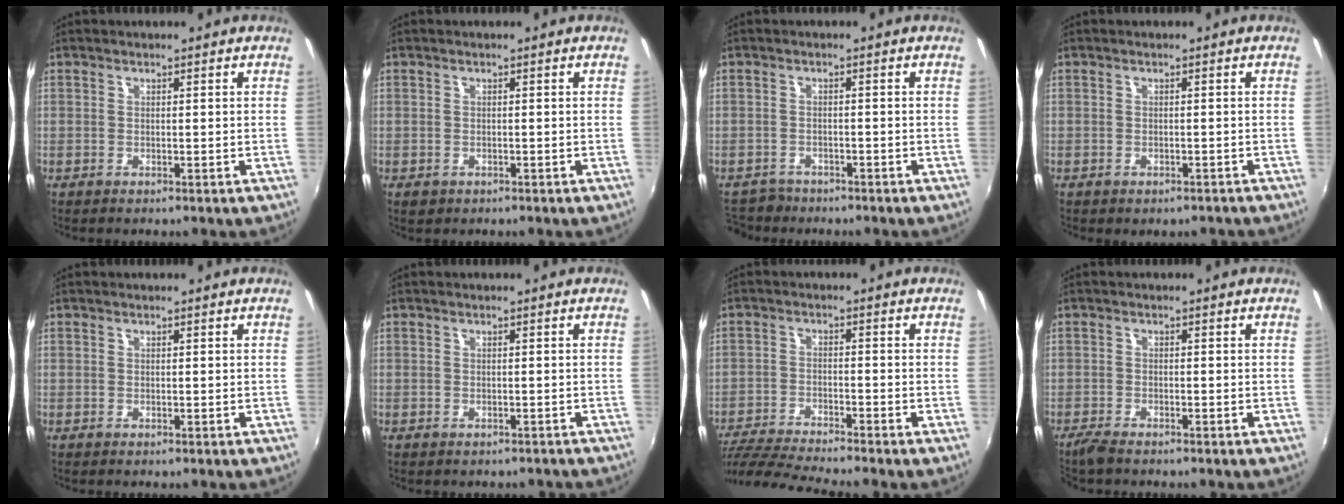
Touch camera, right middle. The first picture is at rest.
{"total": 1.9, "force": [-0.8, 1.5, 0.8], "torque": [-0.018, -0.006, -0.010]}
{"total": 4.9, "force": [-4.1, 2.6, 0.7], "torque": [-0.031, -0.001, -0.072]}
{"total": 2.6, "force": [-2.0, 1.3, 1.0], "torque": [-0.021, -0.012, -0.024]}
{"total": 0.0}
{"total": 2.3, "force": [-2.0, 1.0, 0.6], "torque": [-0.012, -0.008, -0.023]}
{"total": 10.7, "force": [-9.8, -0.7, 4.2], "torque": [-0.109, -0.025, -0.181]}
{"total": 2.8, "force": [-2.5, 0.3, 1.2], "torque": [-0.034, -0.011, -0.051]}